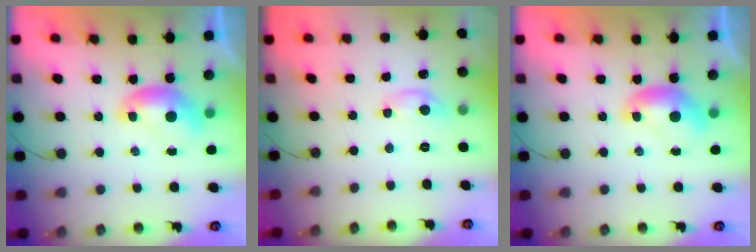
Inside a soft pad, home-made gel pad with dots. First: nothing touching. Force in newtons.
{"total": 1.1, "press": 1.0, "slide": 0.2}
{"total": 0.0}